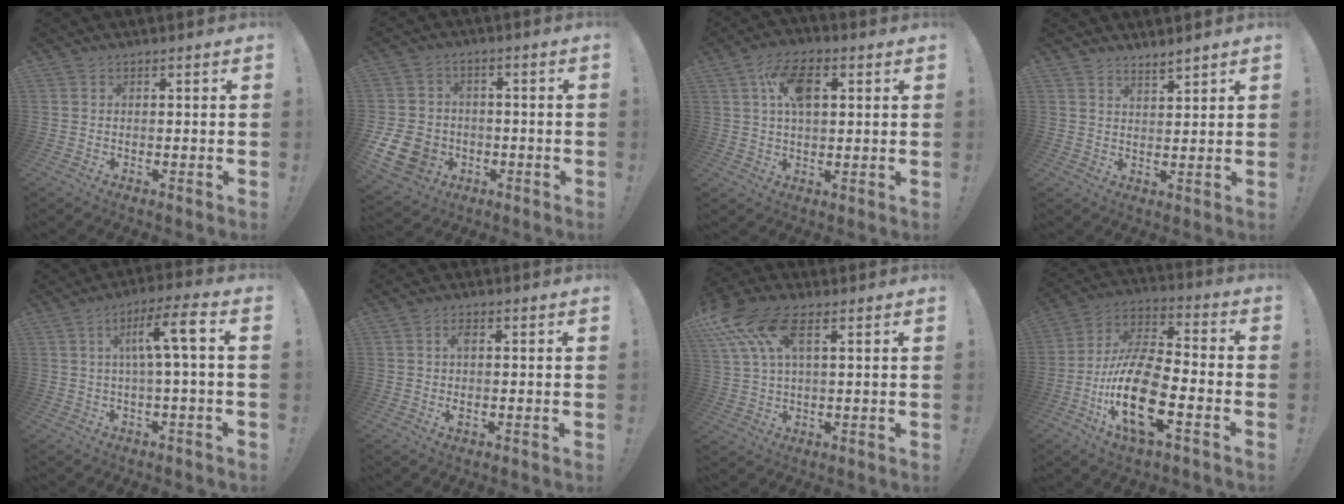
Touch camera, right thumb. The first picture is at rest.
{"total": 12.7, "force": [-4.1, 10.6, 5.7], "torque": [-0.115, 0.028, -0.070]}
{"total": 11.2, "force": [3.3, 6.2, 8.8], "torque": [-0.140, 0.009, 0.060]}
{"total": 3.4, "force": [3.2, 0.5, 0.8], "torque": [0.002, -0.031, 0.056]}
{"total": 9.9, "force": [1.3, 1.1, 9.7], "torque": [-0.166, 0.007, 0.015]}
{"total": 2.5, "force": [0.1, 0.9, 2.4], "torque": [-0.038, 0.006, -0.002]}
{"total": 13.4, "force": [7.1, 6.2, 9.5], "torque": [-0.203, -0.023, 0.135]}
{"total": 21.1, "force": [-7.6, 8.7, 17.6], "torque": [-0.356, 0.034, -0.125]}